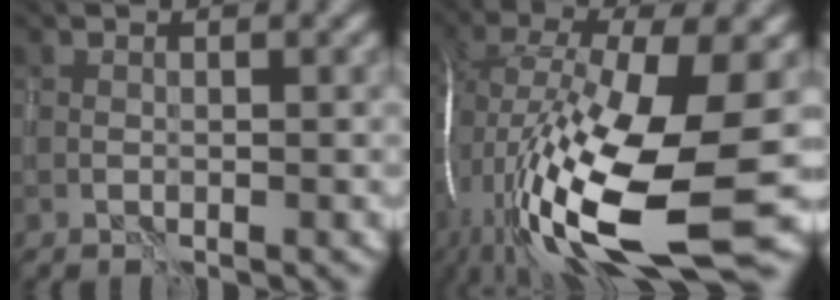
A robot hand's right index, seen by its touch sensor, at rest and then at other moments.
{"total": 18.0, "force": [-4.2, 6.1, 16.4], "torque": [-0.334, -0.017, -0.071]}